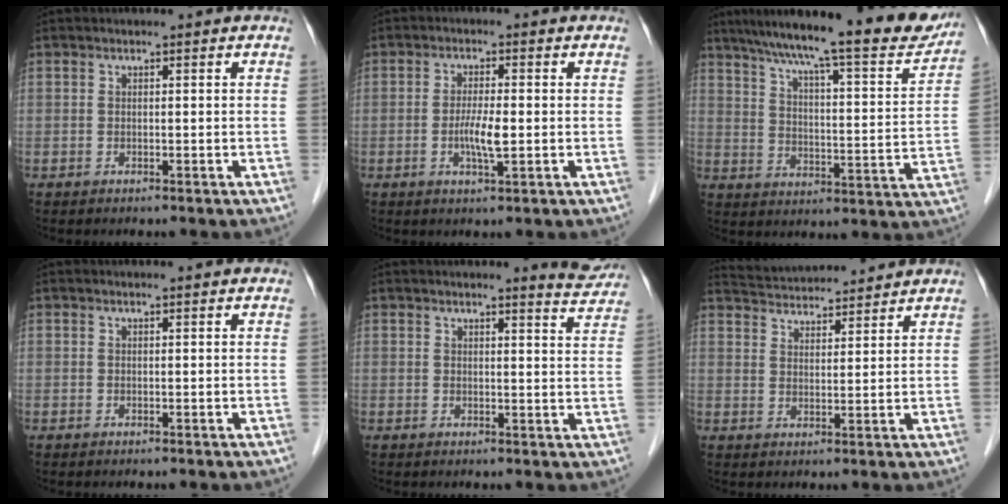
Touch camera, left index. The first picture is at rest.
{"total": 4.1, "force": [-0.7, 0.5, 4.0], "torque": [-0.079, -0.006, -0.014]}
{"total": 23.1, "force": [19.8, 2.5, 11.6], "torque": [-0.181, -0.019, 0.266]}
{"total": 0.7, "force": [0.7, 0.0, 0.2], "torque": [-0.008, 0.003, 0.008]}
{"total": 4.9, "force": [4.9, 0.1, 1.0], "torque": [-0.016, -0.029, 0.039]}
{"total": 10.1, "force": [9.8, 1.0, 2.3], "torque": [-0.048, 0.026, 0.152]}